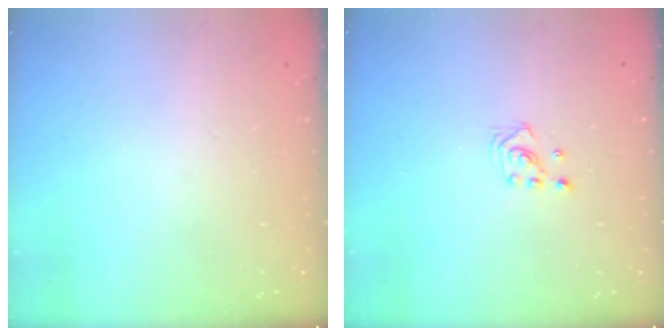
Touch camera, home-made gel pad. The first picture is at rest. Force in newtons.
{"total": 2.8, "press": 2.8, "slide": 0.3}